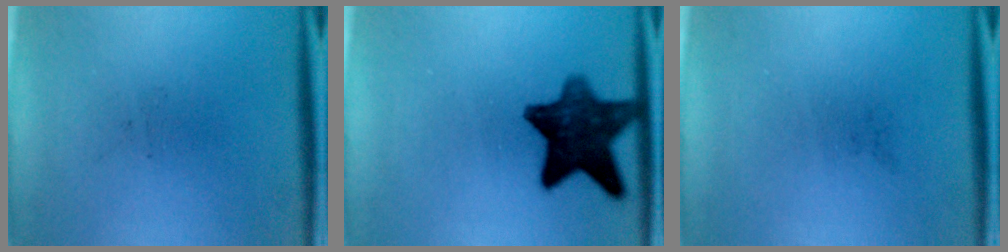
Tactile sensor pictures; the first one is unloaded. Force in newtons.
{"total": 11.0}
{"total": 0.0}